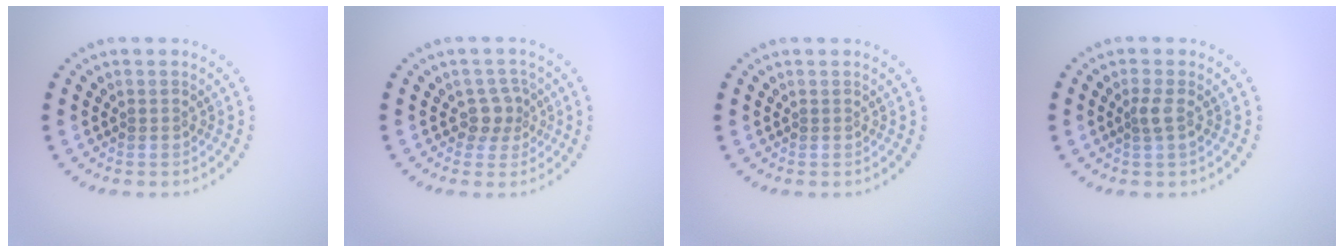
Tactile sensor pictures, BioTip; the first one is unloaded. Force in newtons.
{"total": 2.0, "press": 1.5, "slide": 1.3}
{"total": 0.0}
{"total": 1.3, "press": 1.1, "slide": 0.8}